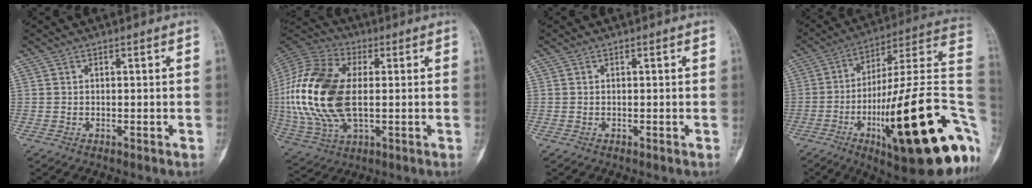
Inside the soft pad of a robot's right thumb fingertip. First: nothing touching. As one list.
[{"total": 22.9, "force": [0.8, 12.9, 18.9], "torque": [-0.417, 0.000, 0.015]}, {"total": 0.0}, {"total": 32.9, "force": [-9.8, 8.1, 30.4], "torque": [-0.385, 0.034, -0.147]}]